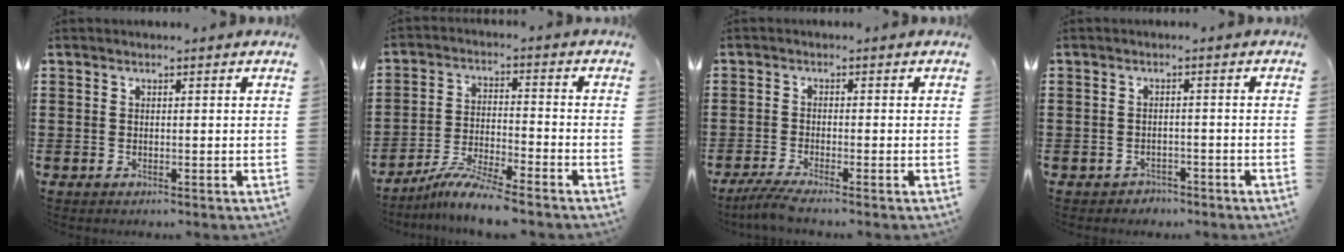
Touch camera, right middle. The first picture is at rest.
{"total": 6.9, "force": [-6.3, -0.1, 2.8], "torque": [-0.061, -0.010, -0.121]}
{"total": 2.8, "force": [-2.2, -0.2, 1.7], "torque": [-0.050, -0.012, -0.048]}
{"total": 1.4, "force": [-1.3, 0.5, -0.1], "torque": [-0.005, 0.002, -0.031]}